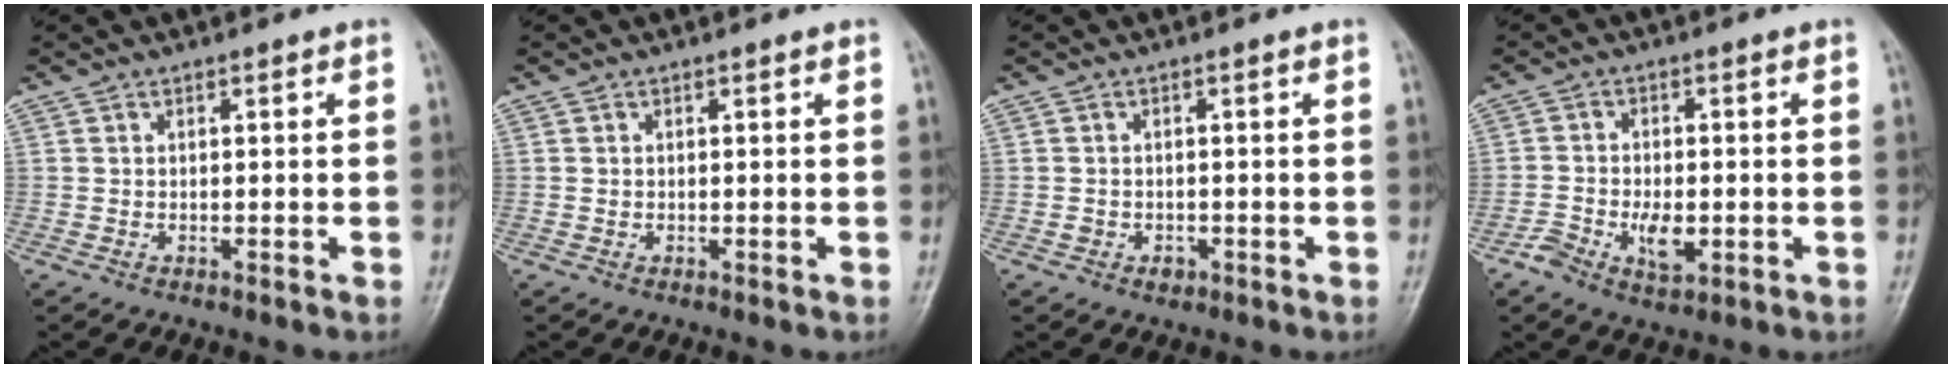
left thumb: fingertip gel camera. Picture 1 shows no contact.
{"total": 0.0}
{"total": 1.6, "force": [-0.9, 1.3, 0.5], "torque": [-0.003, 0.009, -0.009]}
{"total": 6.0, "force": [-2.1, 3.4, 4.5], "torque": [-0.080, 0.010, -0.033]}